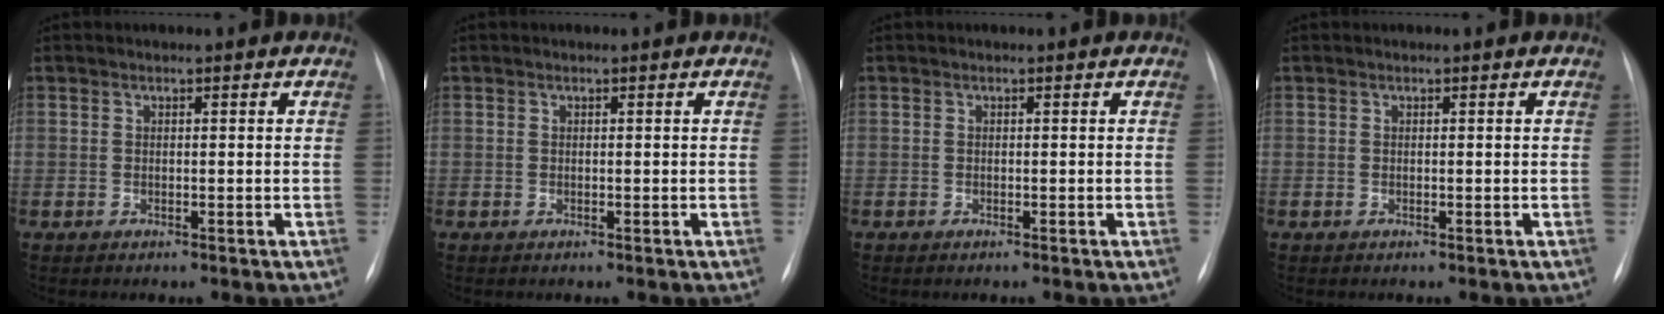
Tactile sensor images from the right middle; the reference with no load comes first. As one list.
[{"total": 0.0}, {"total": 0.0}, {"total": 0.0}]